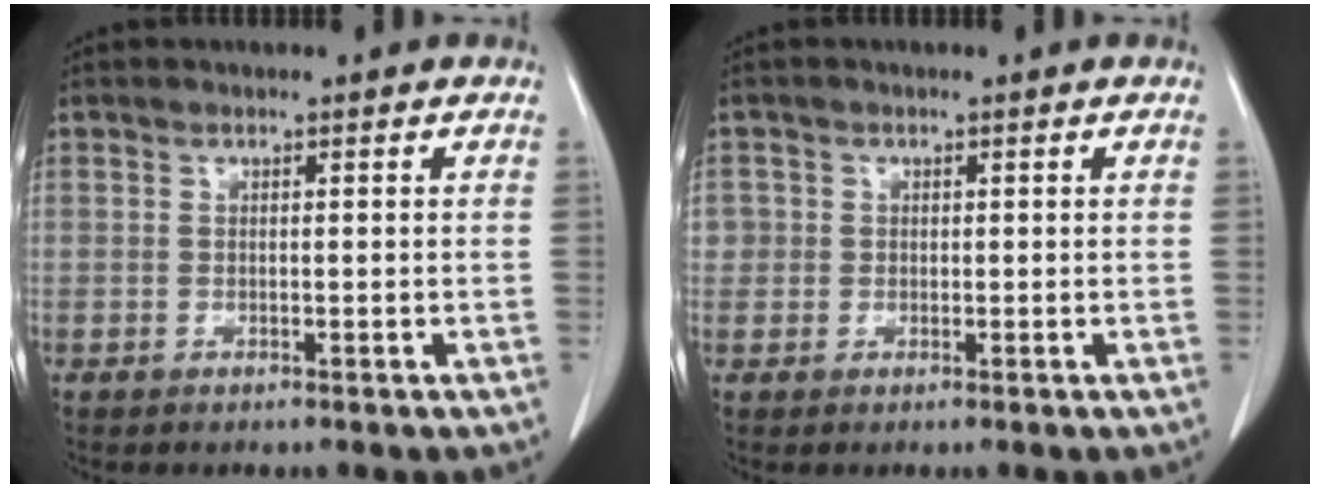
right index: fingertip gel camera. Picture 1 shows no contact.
{"total": 2.0, "force": [0.2, 2.0, 0.1], "torque": [0.012, 0.004, 0.002]}